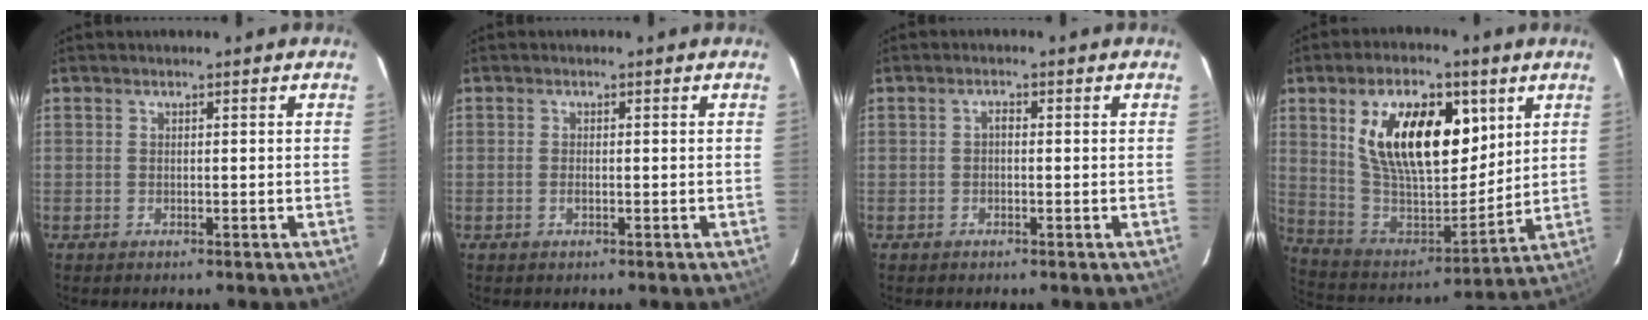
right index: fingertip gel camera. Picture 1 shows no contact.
{"total": 1.0, "force": [-0.3, 0.4, 0.9], "torque": [-0.019, 0.000, -0.006]}
{"total": 0.9, "force": [-0.2, 0.5, 0.7], "torque": [-0.011, 0.006, -0.006]}
{"total": 21.9, "force": [8.4, 11.2, 16.8], "torque": [-0.310, 0.011, 0.161]}